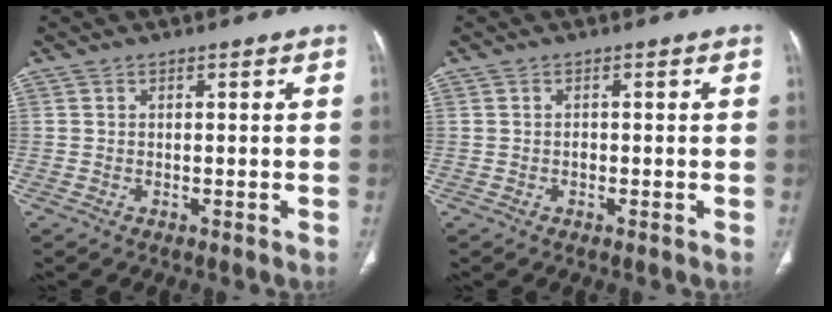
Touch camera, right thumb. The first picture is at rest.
{"total": 0.7, "force": [-0.2, 0.5, 0.4], "torque": [-0.007, 0.002, -0.005]}